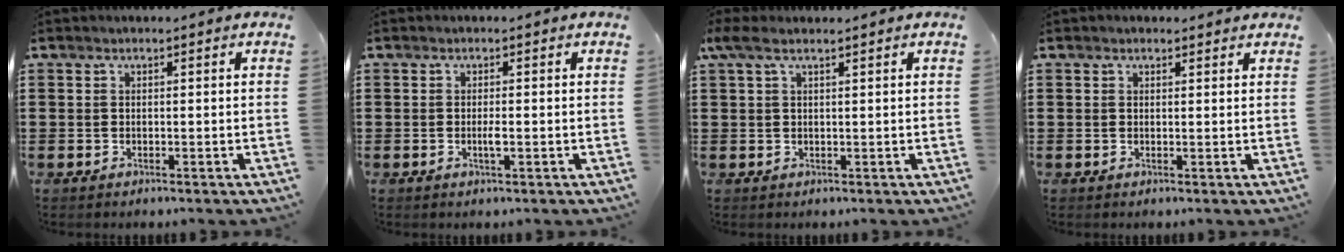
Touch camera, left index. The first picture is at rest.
{"total": 1.4, "force": [-0.4, 0.2, 1.4], "torque": [-0.034, -0.005, -0.010]}
{"total": 2.2, "force": [1.2, 0.5, 1.8], "torque": [-0.039, 0.002, 0.021]}
{"total": 1.0, "force": [0.8, 0.5, 0.2], "torque": [-0.005, 0.005, 0.015]}